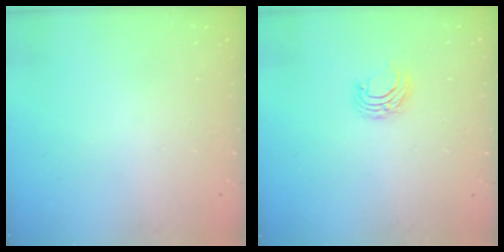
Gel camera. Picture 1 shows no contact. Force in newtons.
{"total": 5.6, "press": 5.6, "slide": 0.6}